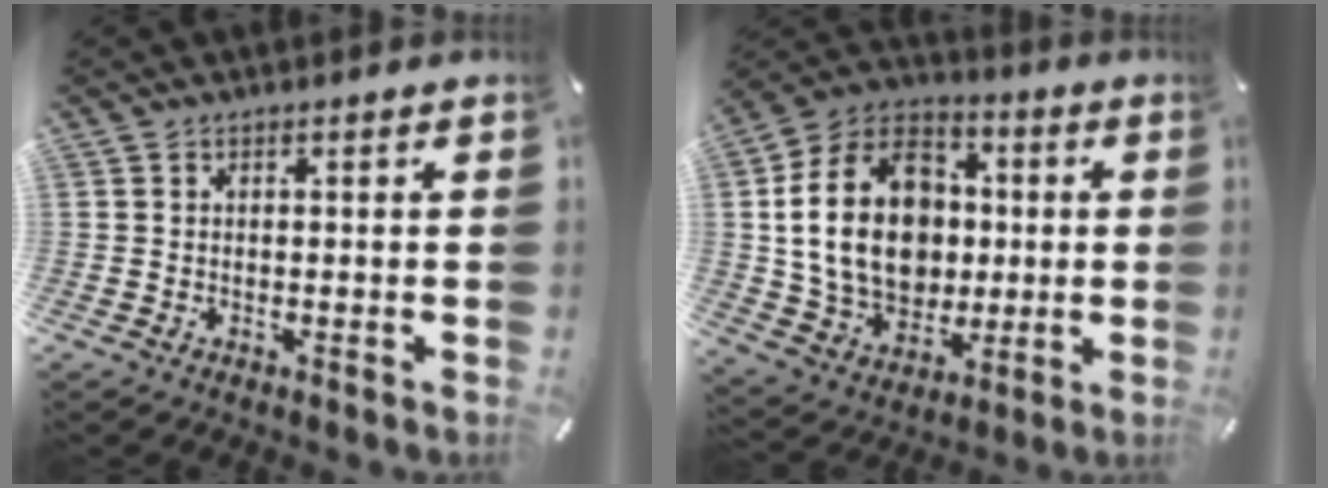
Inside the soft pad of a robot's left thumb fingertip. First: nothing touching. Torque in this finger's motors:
{"motor_torque": [1.22, 1.72, 1.91, -0.85, 0.32]}